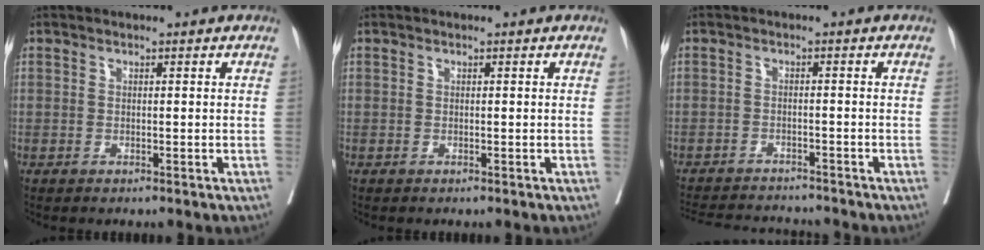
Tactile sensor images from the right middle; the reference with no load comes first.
{"total": 0.0}
{"total": 10.4, "force": [-10.0, 1.3, 2.7], "torque": [-0.046, 0.001, -0.143]}